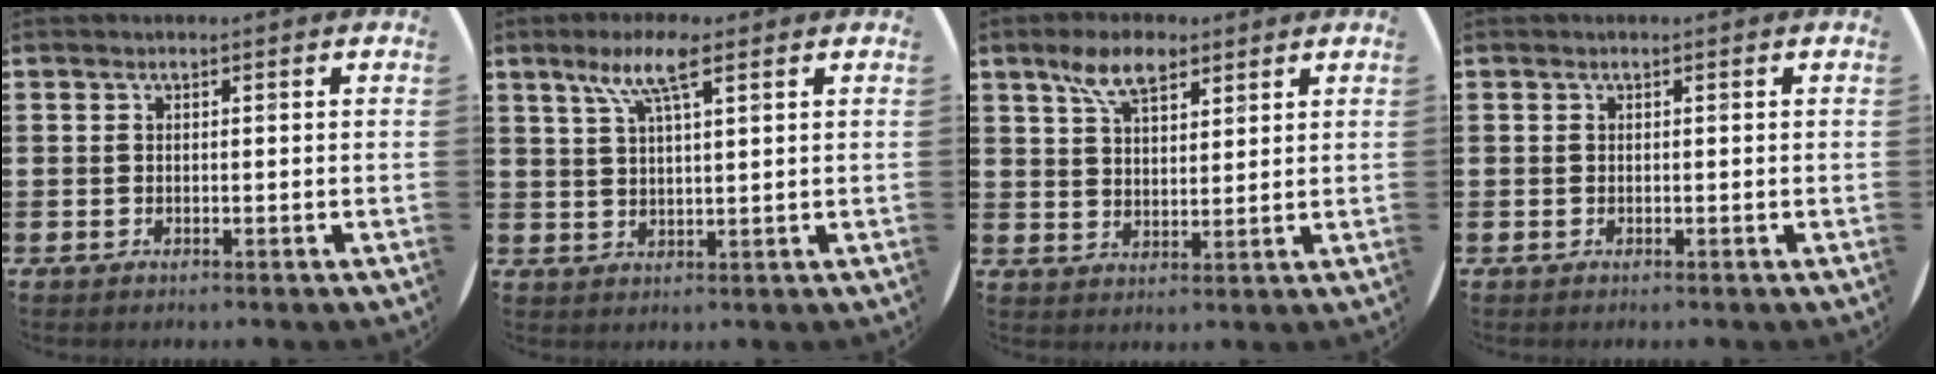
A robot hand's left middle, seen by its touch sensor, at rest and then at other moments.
{"total": 6.4, "force": [3.8, 1.4, 5.0], "torque": [-0.099, 0.007, 0.063]}
{"total": 6.8, "force": [4.6, 3.1, 3.9], "torque": [-0.072, -0.002, 0.081]}
{"total": 0.0}